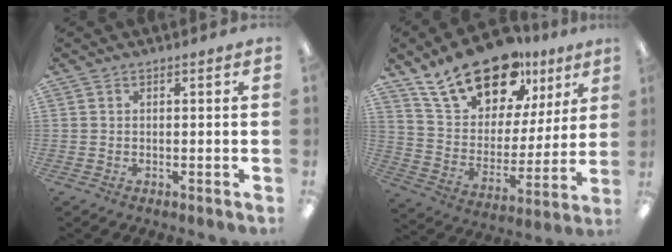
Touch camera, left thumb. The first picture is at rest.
{"total": 20.4, "force": [15.1, 10.2, 9.1], "torque": [-0.163, -0.092, 0.271]}